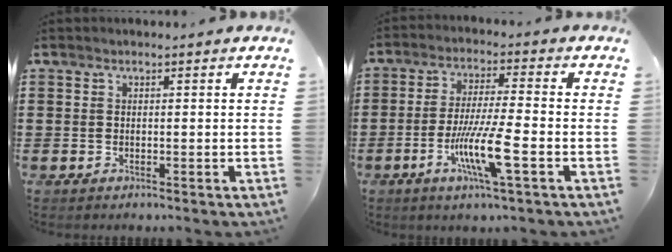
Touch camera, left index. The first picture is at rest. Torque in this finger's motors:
{"motor_torque": [1.51, 0.63, 0.93, 0.21]}